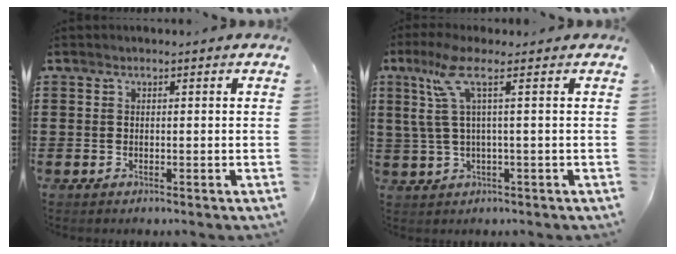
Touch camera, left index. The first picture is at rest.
{"total": 6.0, "force": [2.2, 0.0, 5.5], "torque": [-0.136, -0.013, 0.030]}